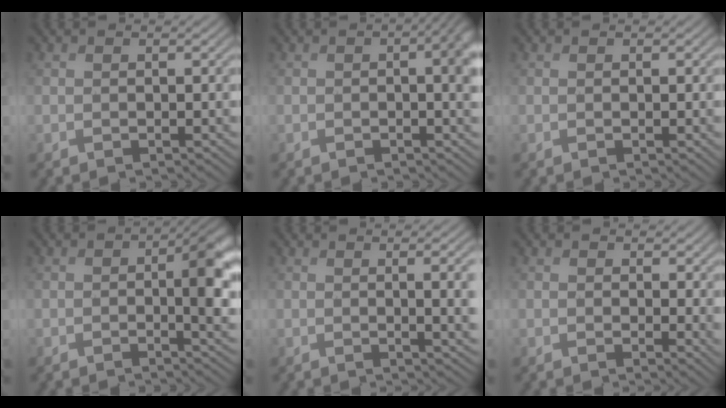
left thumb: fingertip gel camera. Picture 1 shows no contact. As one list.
[{"total": 3.9, "force": [0.1, 1.2, 3.7], "torque": [-0.048, 0.002, 0.000]}, {"total": 0.0}, {"total": 5.6, "force": [-0.1, 2.4, 5.1], "torque": [-0.065, -0.005, -0.002]}, {"total": 7.3, "force": [0.8, 2.2, 6.9], "torque": [-0.070, 0.012, 0.006]}, {"total": 2.6, "force": [1.3, 1.3, 1.8], "torque": [-0.025, -0.006, 0.023]}]